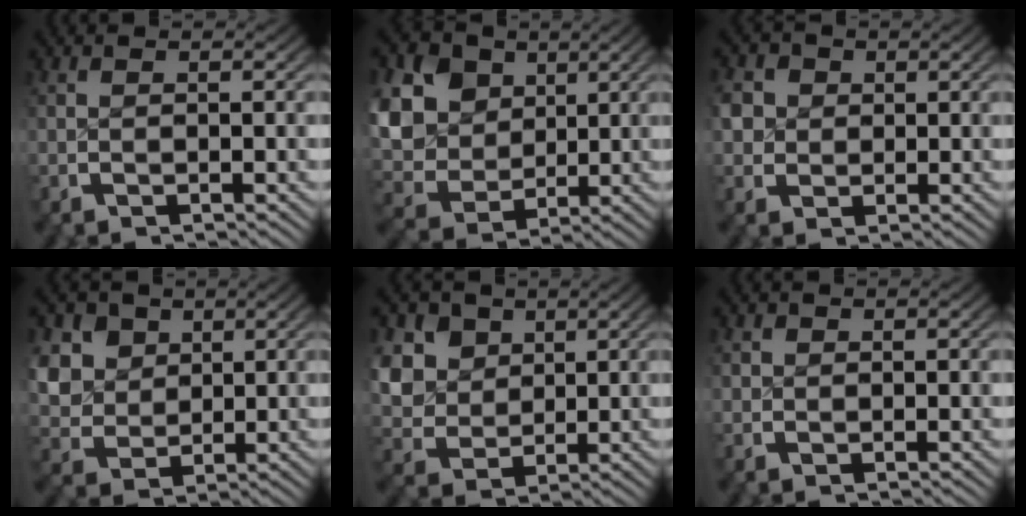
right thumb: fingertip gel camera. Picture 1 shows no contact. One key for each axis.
{"total": 14.6, "fx": 1.4, "fy": 12.1, "fz": 8.1, "tx": -0.198, "ty": -0.039, "tz": 0.025}
{"total": 4.0, "fx": 0.9, "fy": 3.5, "fz": 1.7, "tx": -0.047, "ty": -0.010, "tz": 0.020}
{"total": 9.4, "fx": 1.7, "fy": 7.8, "fz": 4.8, "tx": -0.125, "ty": -0.030, "tz": 0.038}
{"total": 10.6, "fx": 1.7, "fy": 8.9, "fz": 5.5, "tx": -0.140, "ty": -0.033, "tz": 0.035}
{"total": 1.0, "fx": 0.4, "fy": 0.9, "fz": 0.2, "tx": -0.005, "ty": -0.004, "tz": 0.010}